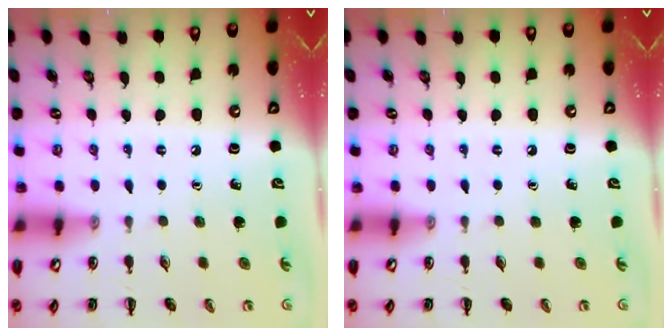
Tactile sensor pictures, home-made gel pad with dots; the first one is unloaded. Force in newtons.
{"total": 0.0}